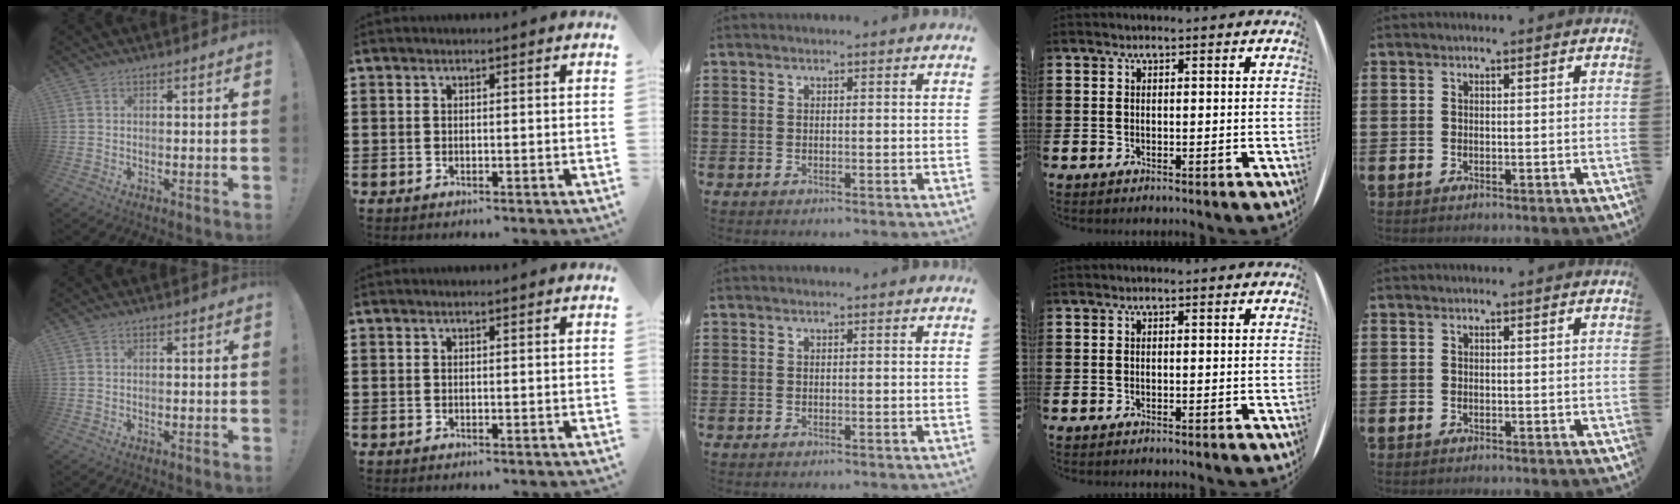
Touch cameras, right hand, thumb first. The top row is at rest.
{}